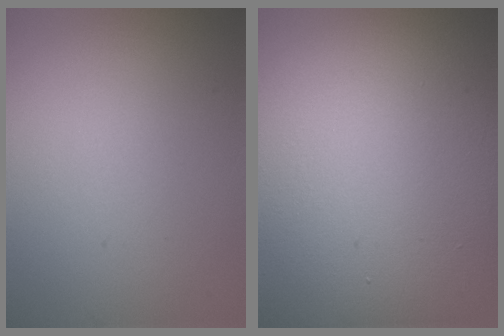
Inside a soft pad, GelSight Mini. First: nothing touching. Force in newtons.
{"total": 22.5, "press": 22.4, "slide": 1.6}